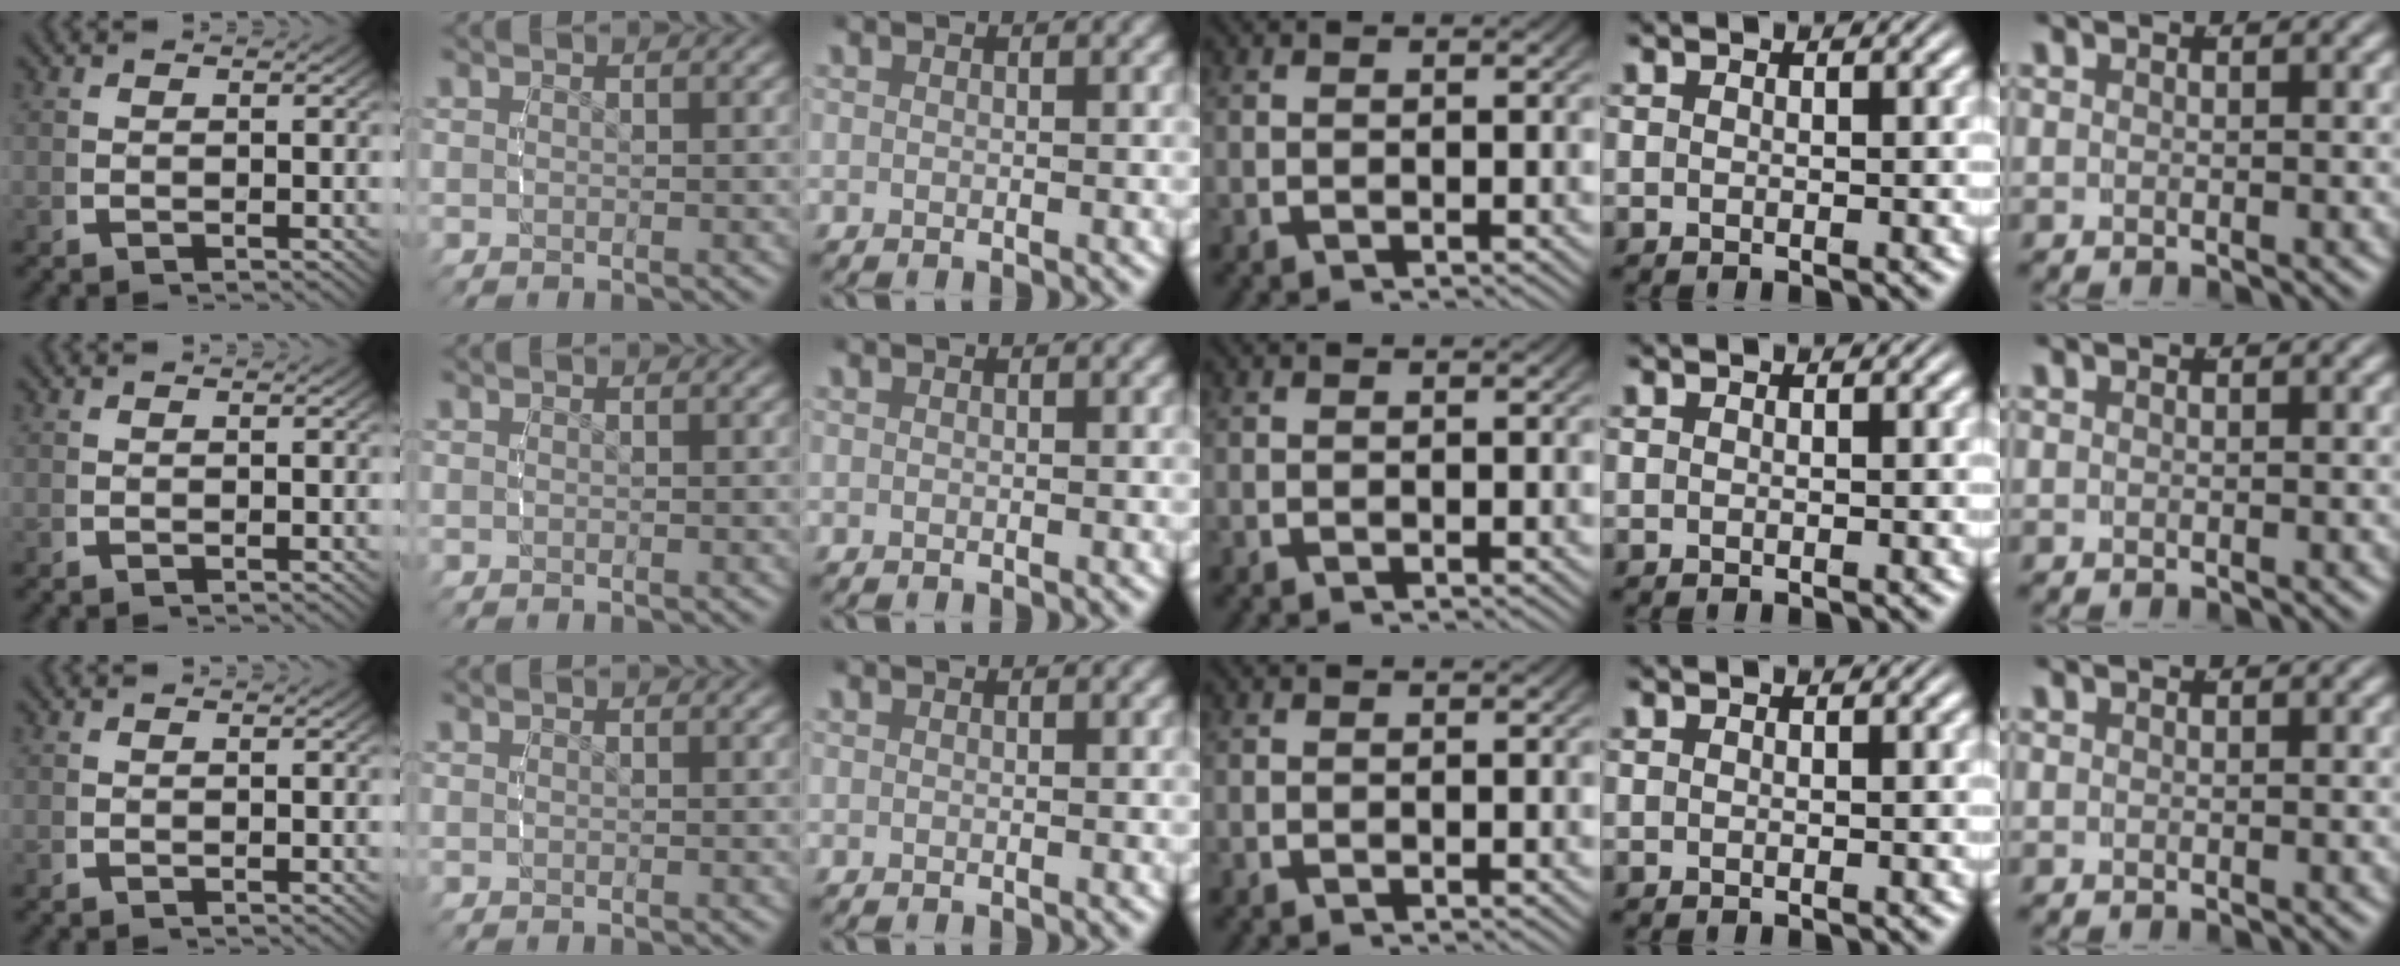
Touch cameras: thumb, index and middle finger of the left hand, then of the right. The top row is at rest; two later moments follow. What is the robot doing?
{"motion": "reach", "object": "dispenser bottle"}